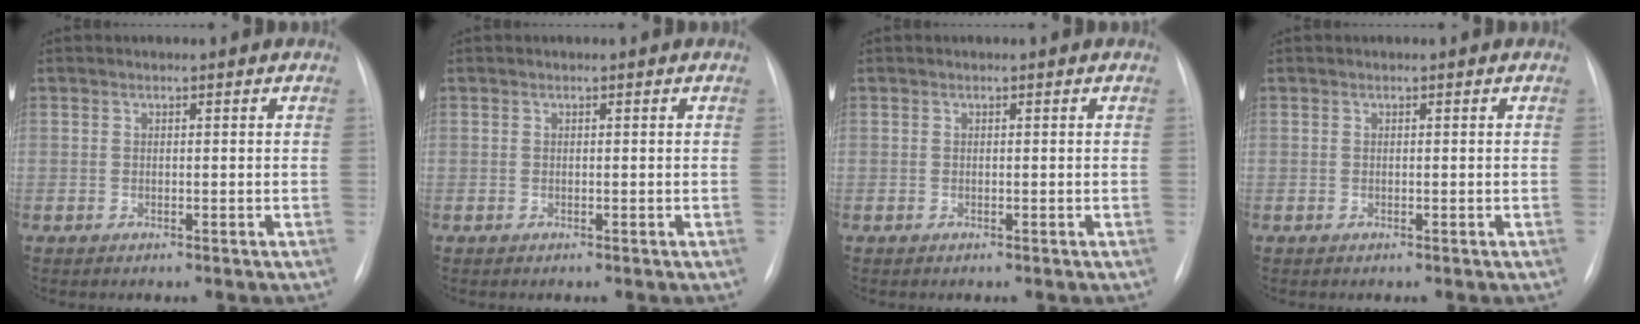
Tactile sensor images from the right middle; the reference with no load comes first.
{"total": 0.0}
{"total": 0.0}
{"total": 0.0}